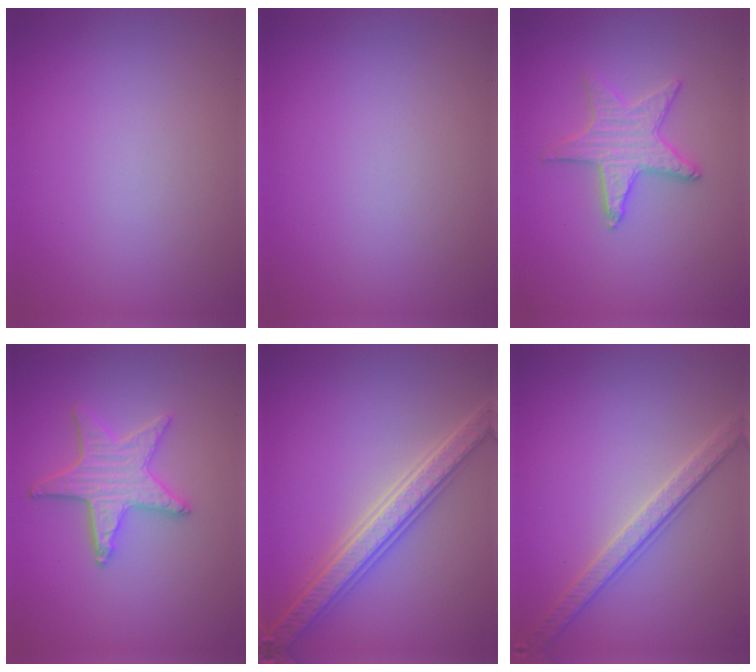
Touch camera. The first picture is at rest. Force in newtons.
{"total": 0.0}
{"total": 3.2, "press": 3.1, "slide": 0.3}
{"total": 4.2, "press": 3.8, "slide": 1.7}
{"total": 5.5, "press": 5.4, "slide": 1.1}
{"total": 3.4, "press": 3.0, "slide": 1.7}